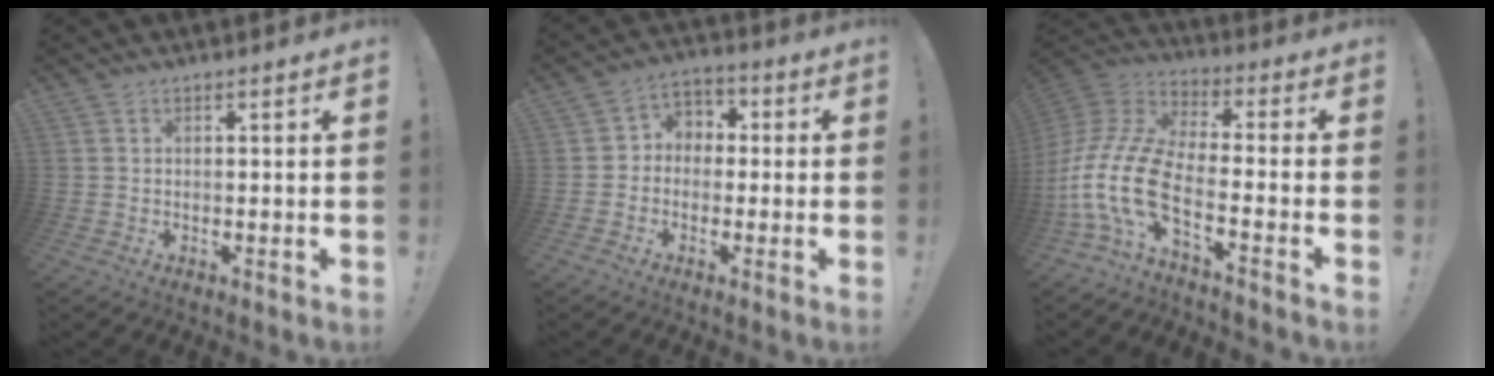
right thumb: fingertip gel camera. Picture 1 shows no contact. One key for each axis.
{"total": 5.6, "fx": -2.2, "fy": 4.9, "fz": 1.5, "tx": -0.025, "ty": 0.026, "tz": -0.035}
{"total": 17.3, "fx": -5.7, "fy": 8.7, "fz": 13.9, "tx": -0.304, "ty": 0.017, "tz": -0.099}